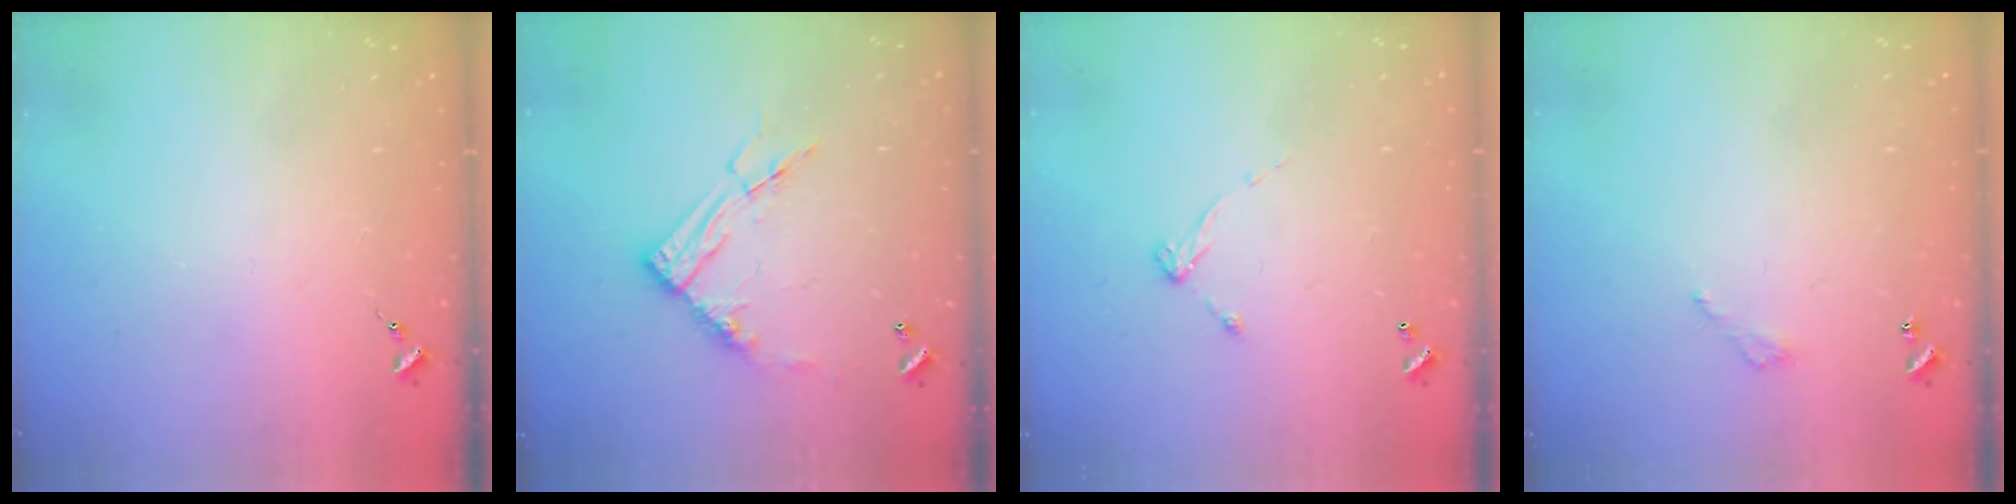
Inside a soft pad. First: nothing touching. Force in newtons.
{"total": 13.1, "press": 13.0, "slide": 1.2}
{"total": 5.4, "press": 5.4, "slide": 0.3}
{"total": 3.1, "press": 3.0, "slide": 0.3}